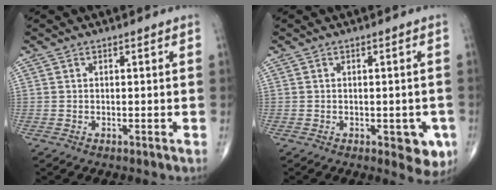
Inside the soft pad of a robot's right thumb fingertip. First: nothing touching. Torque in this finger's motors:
{"motor_torque": [0.83, 0.89, -0.03, -0.06, 0.07]}